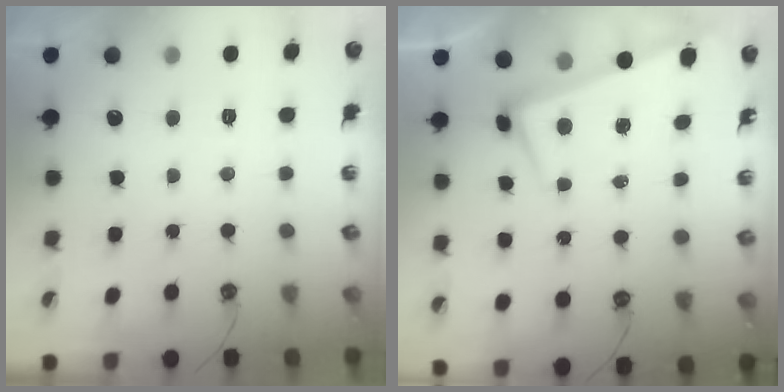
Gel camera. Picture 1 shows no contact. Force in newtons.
{"total": 1.9, "press": 1.0, "slide": 1.6}